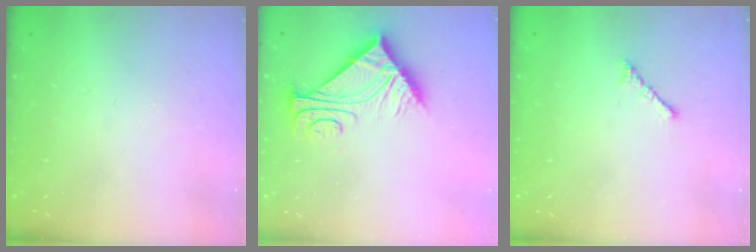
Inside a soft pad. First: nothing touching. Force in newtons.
{"total": 8.7, "press": 8.7, "slide": 0.1}
{"total": 1.0, "press": 0.9, "slide": 0.4}